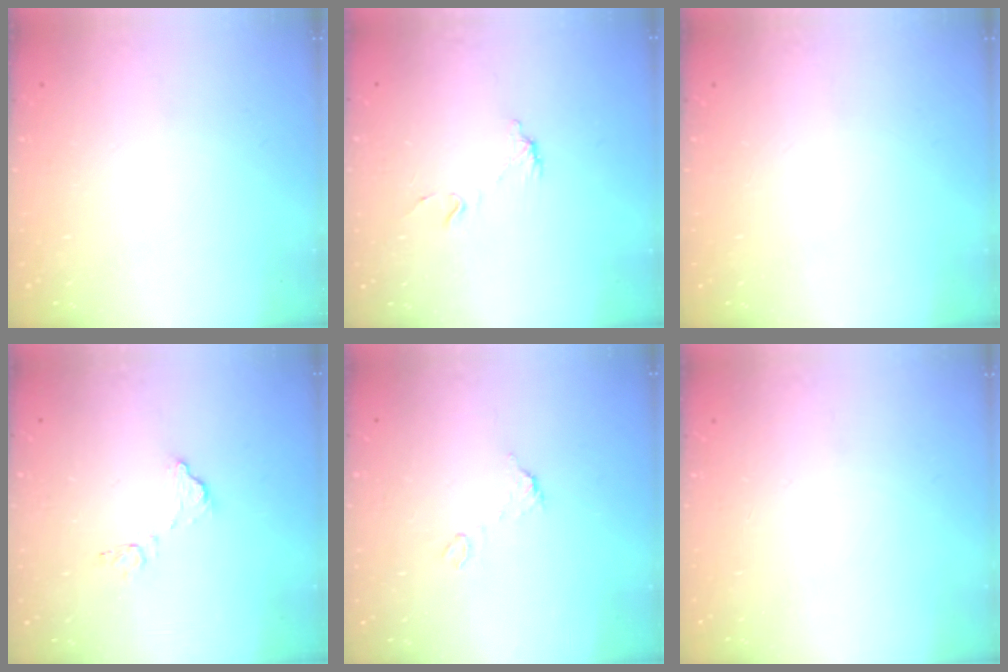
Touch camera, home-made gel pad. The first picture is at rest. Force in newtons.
{"total": 5.9, "press": 5.9, "slide": 0.4}
{"total": 0.0}
{"total": 8.0, "press": 8.0, "slide": 0.4}
{"total": 5.0, "press": 4.9, "slide": 0.4}
{"total": 0.0}